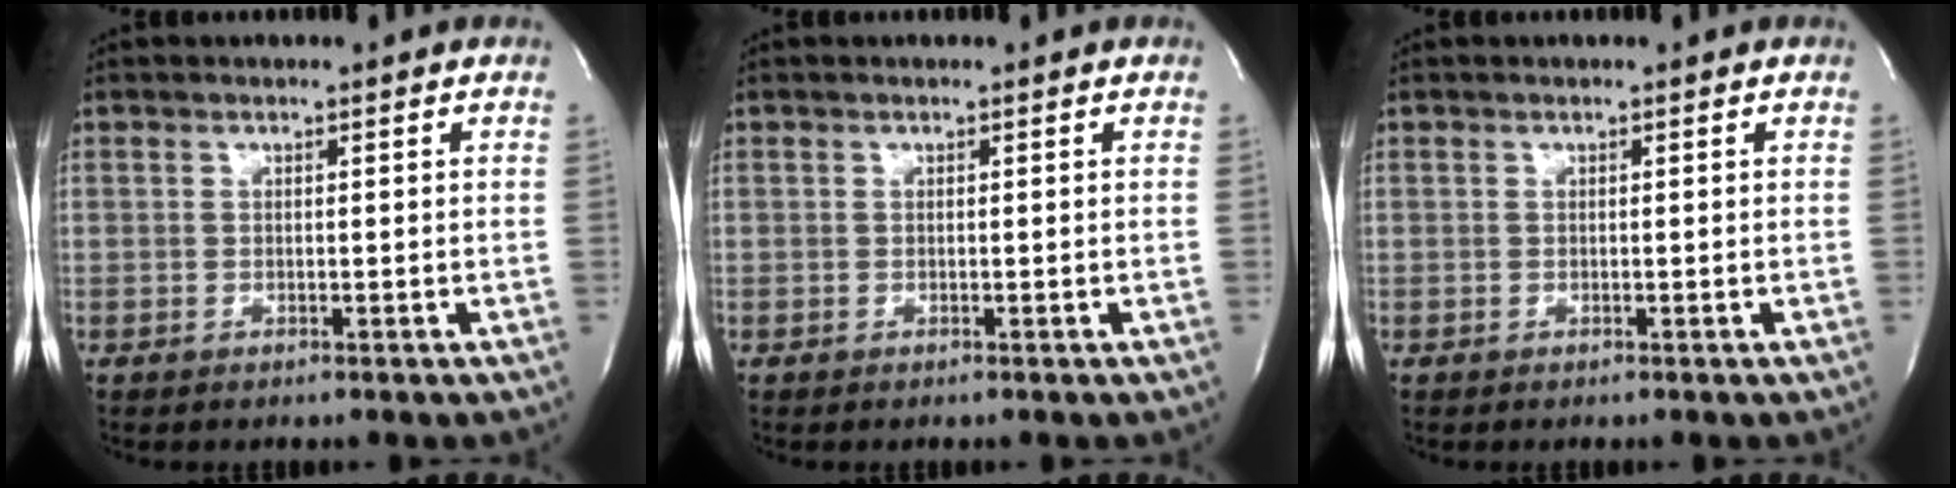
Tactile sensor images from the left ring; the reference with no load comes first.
{"total": 0.0}
{"total": 0.0}